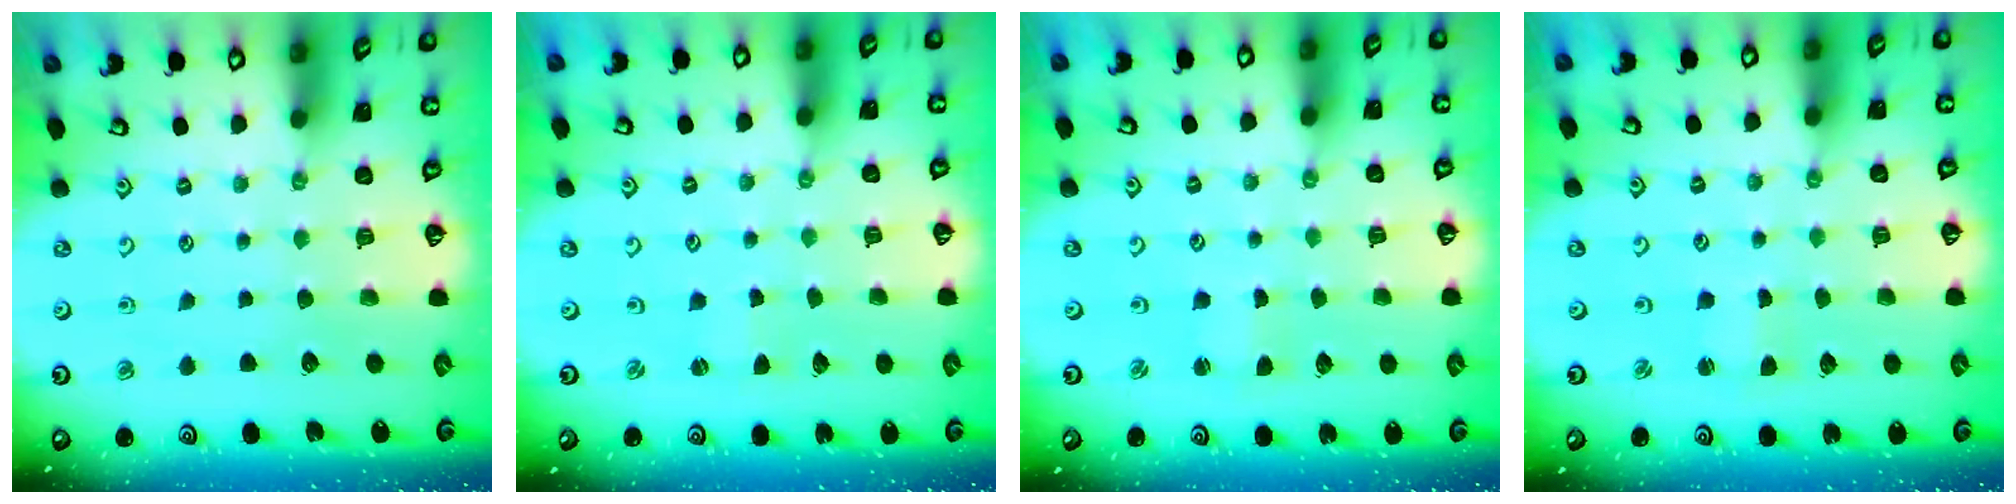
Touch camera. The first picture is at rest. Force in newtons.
{"total": 0.0}
{"total": 1.1, "press": 1.1, "slide": 0.1}
{"total": 1.1, "press": 1.1, "slide": 0.1}